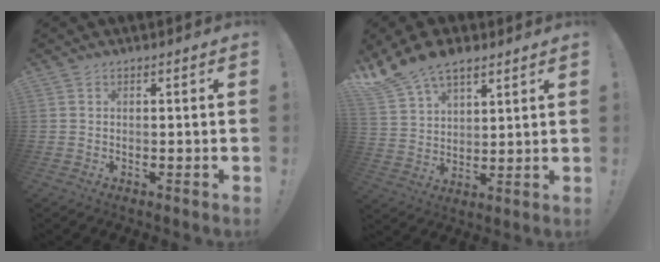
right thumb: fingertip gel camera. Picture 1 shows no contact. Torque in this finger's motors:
{"motor_torque": [1.35, 1.74, 0.40, 0.37, 0.16]}